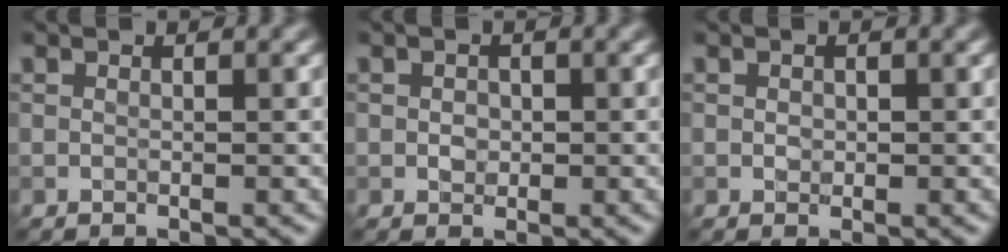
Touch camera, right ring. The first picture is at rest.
{"total": 1.0, "force": [0.0, 0.8, 0.5], "torque": [-0.007, -0.003, -0.001]}
{"total": 0.6, "force": [0.0, 0.5, 0.3], "torque": [-0.003, -0.003, -0.001]}